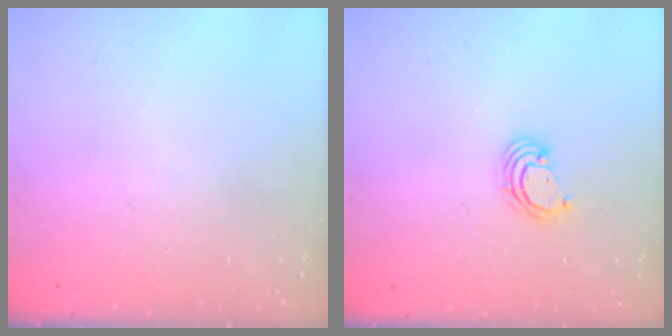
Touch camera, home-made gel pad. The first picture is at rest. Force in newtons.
{"total": 3.2, "press": 3.2, "slide": 0.3}